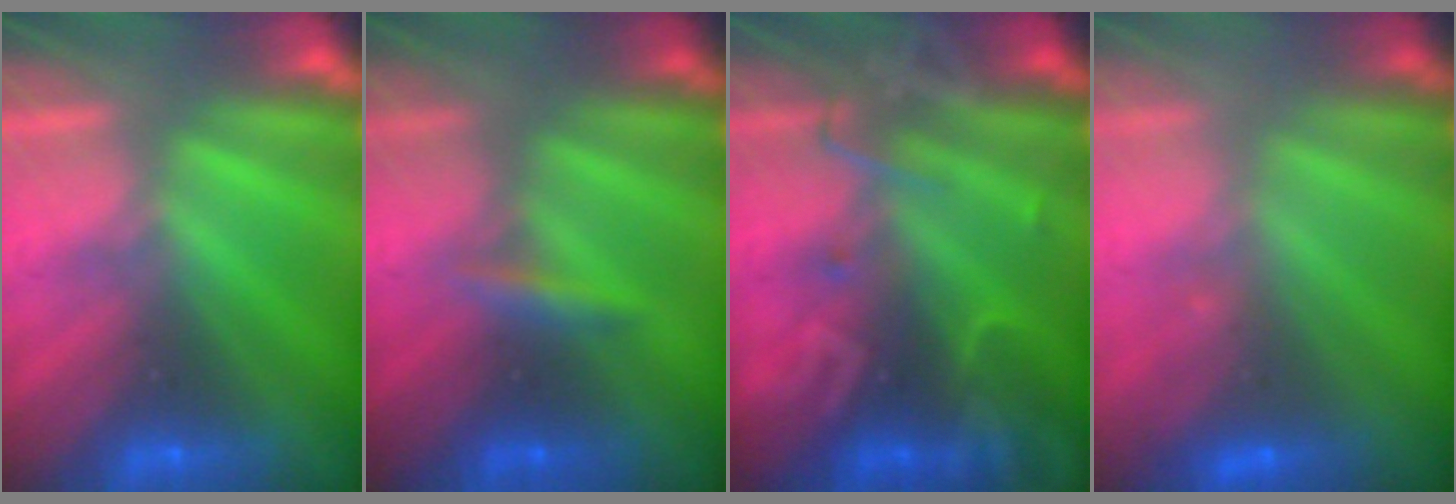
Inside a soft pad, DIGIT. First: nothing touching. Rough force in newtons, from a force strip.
{"total": 2.4}
{"total": 2.7}
{"total": 2.9}